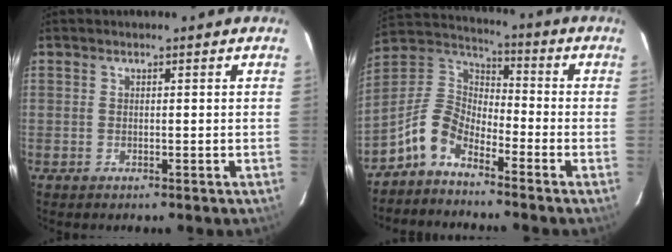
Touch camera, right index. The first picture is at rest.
{"total": 8.8, "force": [-6.0, 4.2, 4.9], "torque": [-0.112, 0.027, -0.132]}